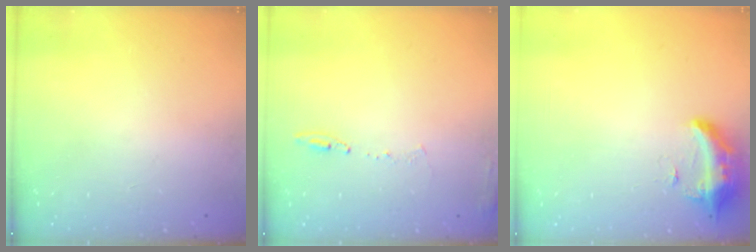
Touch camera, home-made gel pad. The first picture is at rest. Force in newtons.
{"total": 8.3, "press": 8.3, "slide": 0.9}
{"total": 10.4, "press": 9.8, "slide": 3.5}